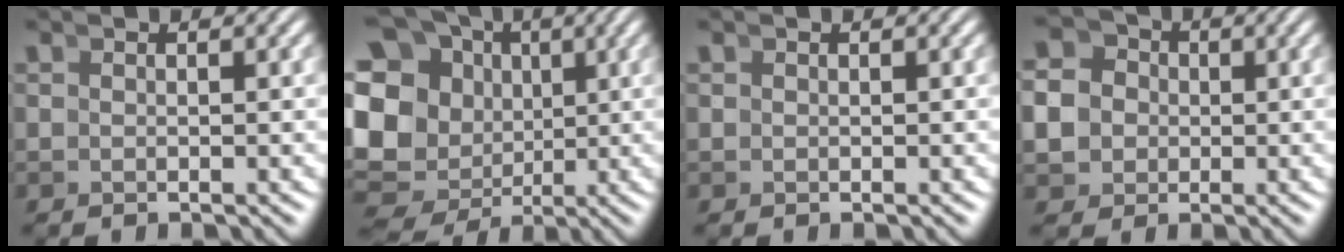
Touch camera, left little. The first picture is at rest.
{"total": 17.2, "force": [0.7, 14.5, 9.1], "torque": [-0.166, -0.019, -0.001]}
{"total": 0.0}
{"total": 8.7, "force": [0.7, 7.9, 3.7], "torque": [-0.086, -0.009, 0.003]}